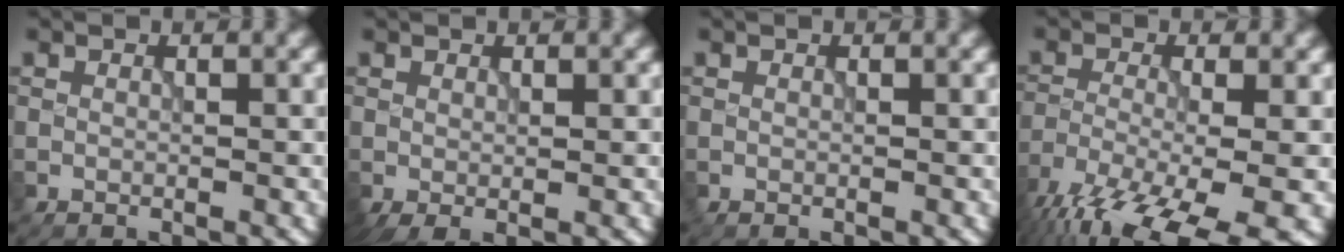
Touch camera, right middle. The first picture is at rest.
{"total": 1.1, "force": [0.1, 0.3, 1.0], "torque": [-0.025, -0.001, 0.001]}
{"total": 0.0}
{"total": 13.7, "force": [-9.4, 4.0, 9.1], "torque": [-0.175, -0.043, -0.141]}